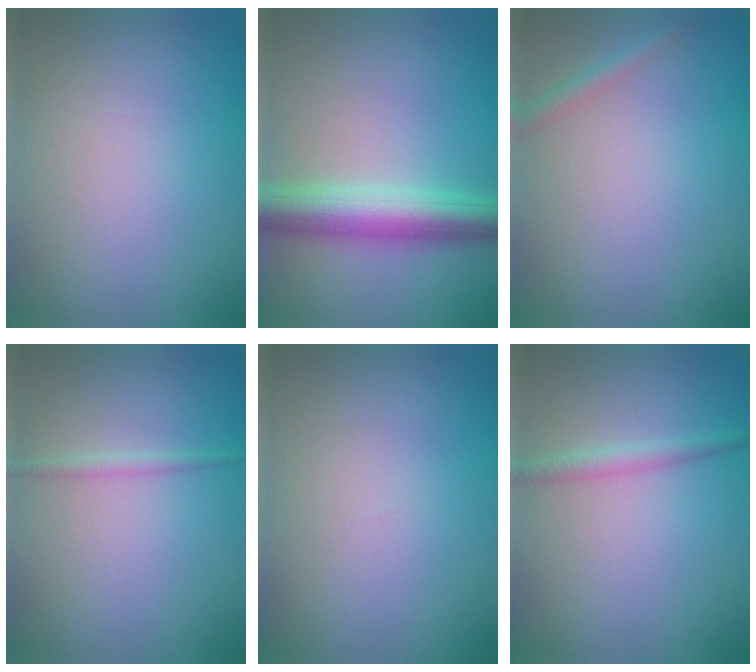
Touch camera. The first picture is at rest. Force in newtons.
{"total": 6.3, "press": 6.3, "slide": 0.2}
{"total": 1.3, "press": 1.3, "slide": 0.1}
{"total": 1.0, "press": 1.0, "slide": 0.1}
{"total": 0.0}
{"total": 1.7, "press": 1.7, "slide": 0.0}